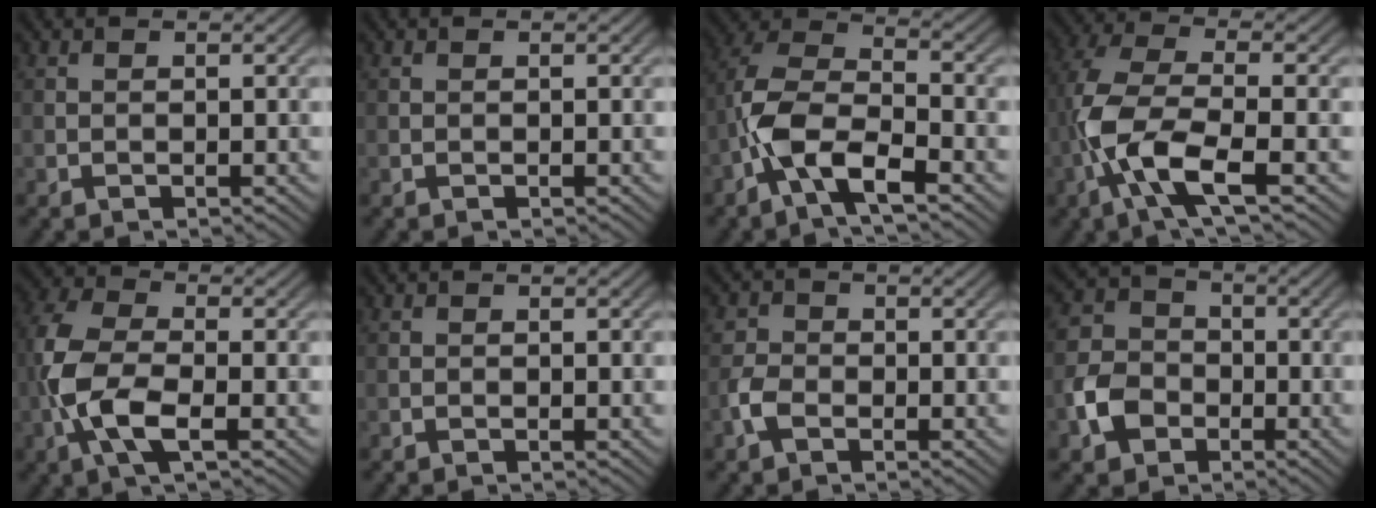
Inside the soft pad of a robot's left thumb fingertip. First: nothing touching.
{"total": 0.0}
{"total": 9.6, "force": [-4.4, 4.1, 7.5], "torque": [-0.162, 0.006, -0.102]}
{"total": 9.7, "force": [-3.3, 3.3, 8.5], "torque": [-0.199, 0.000, -0.083]}
{"total": 8.9, "force": [-2.3, 4.0, 7.6], "torque": [-0.187, 0.006, -0.059]}
{"total": 0.0}
{"total": 3.1, "force": [-1.4, 2.1, 1.7], "torque": [-0.044, 0.002, -0.038]}
{"total": 6.1, "force": [-2.4, 4.8, 2.9], "torque": [-0.072, -0.001, -0.062]}